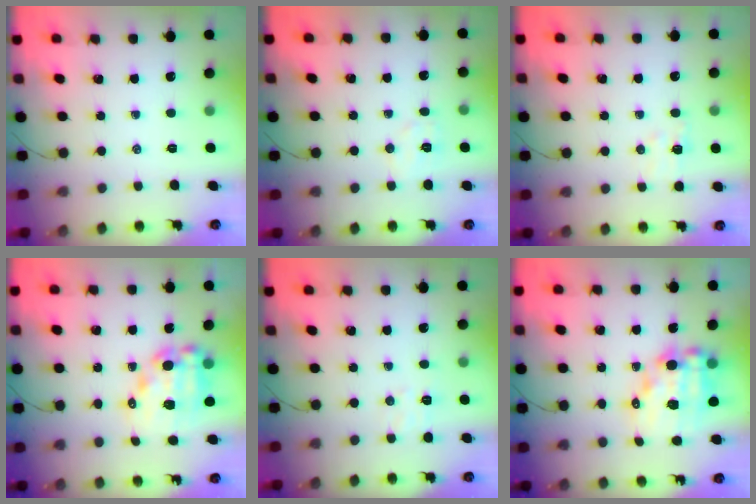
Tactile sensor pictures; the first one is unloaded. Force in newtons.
{"total": 5.7, "press": 5.7, "slide": 0.8}
{"total": 5.0, "press": 4.8, "slide": 1.0}
{"total": 11.5, "press": 11.2, "slide": 2.6}
{"total": 5.2, "press": 5.0, "slide": 1.2}
{"total": 14.5, "press": 14.1, "slide": 3.5}